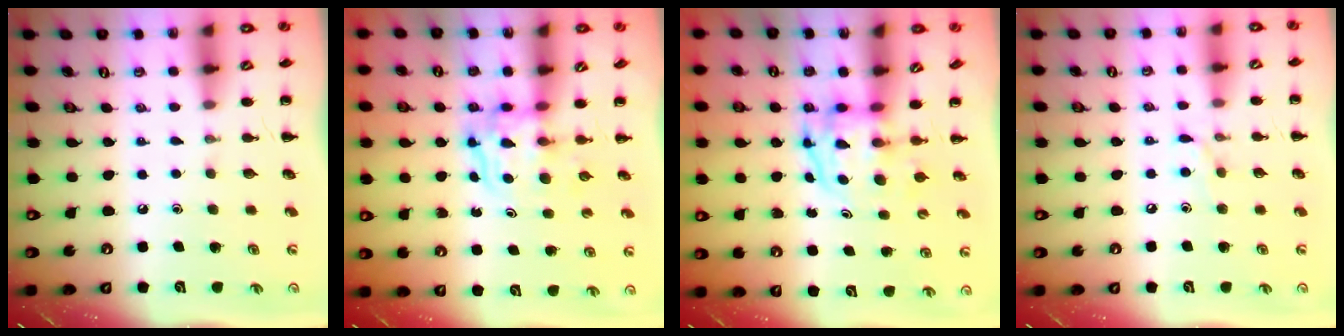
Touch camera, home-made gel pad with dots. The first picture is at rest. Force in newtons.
{"total": 3.5, "press": 3.5, "slide": 0.2}
{"total": 3.8, "press": 3.8, "slide": 0.6}
{"total": 6.4, "press": 6.2, "slide": 1.7}